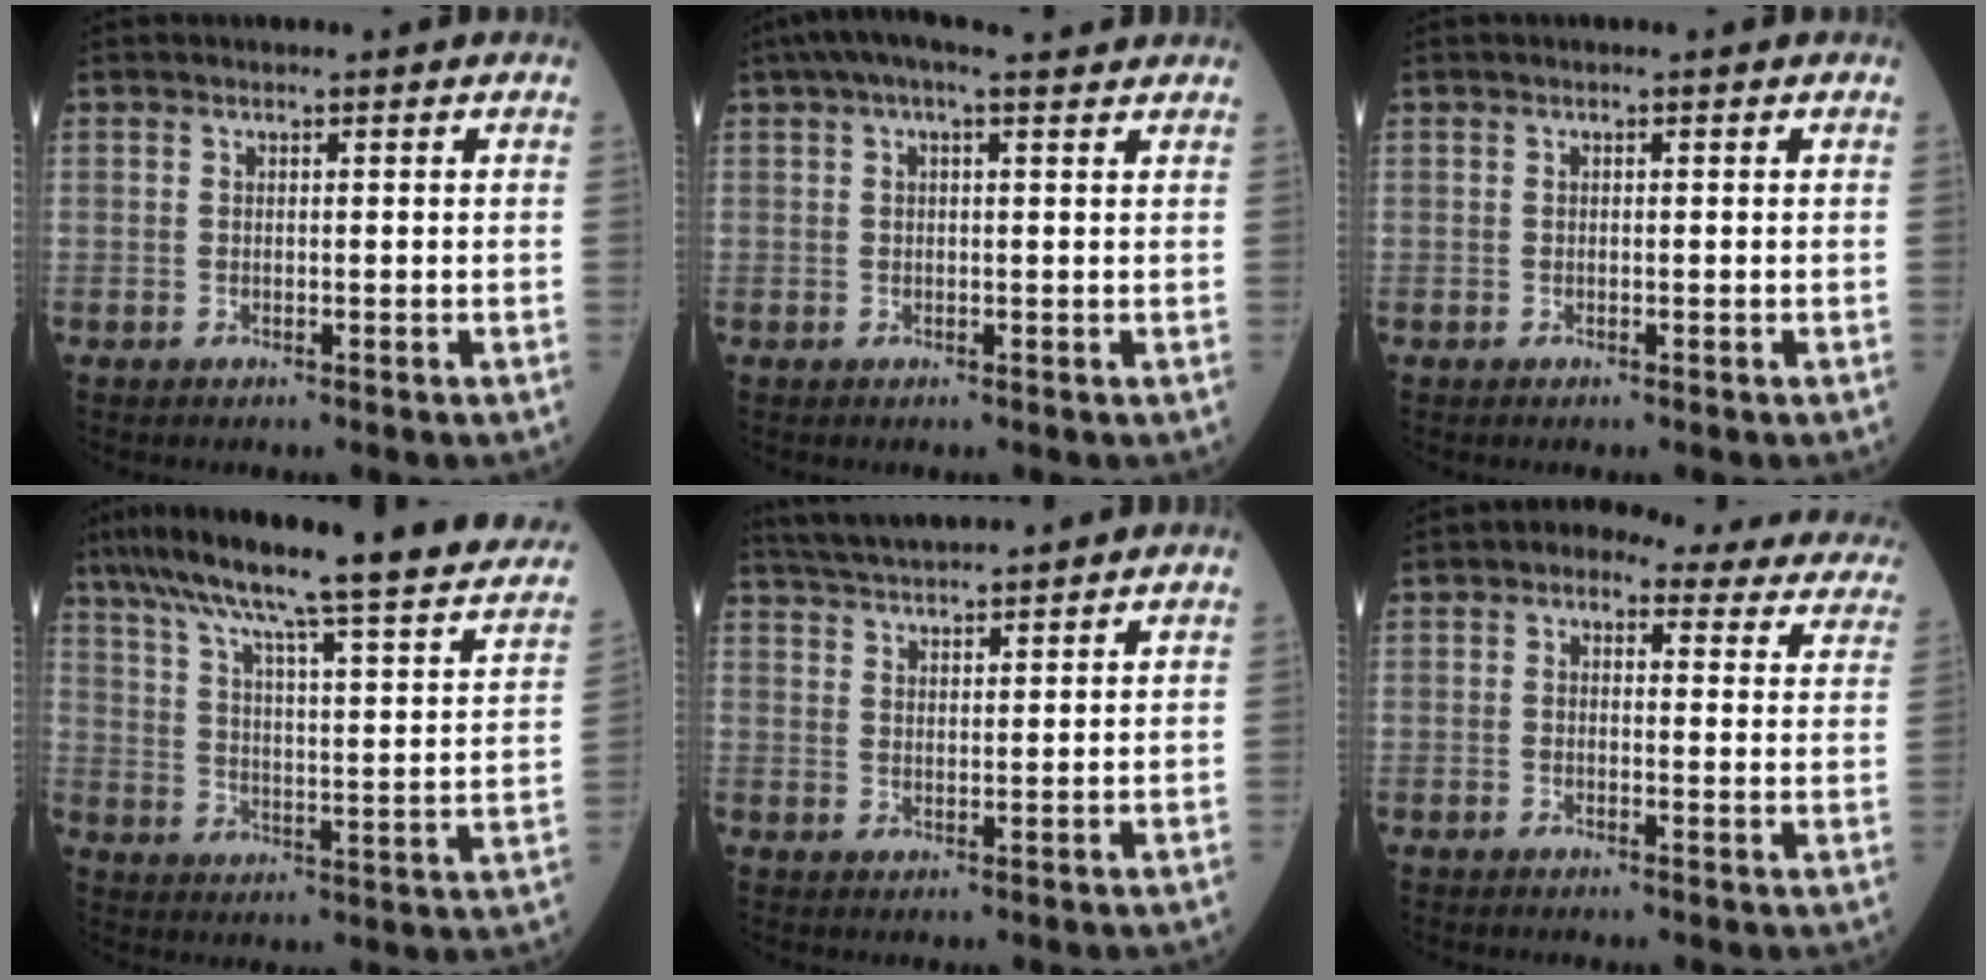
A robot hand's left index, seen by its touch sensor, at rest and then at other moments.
{"total": 7.4, "force": [5.7, 1.4, 4.6], "torque": [-0.082, 0.050, 0.081]}
{"total": 0.0}
{"total": 28.8, "force": [23.1, 2.1, 17.0], "torque": [-0.264, -0.012, 0.307]}
{"total": 9.4, "force": [8.8, 0.1, 3.1], "torque": [-0.065, 0.031, 0.146]}
{"total": 16.0, "force": [13.8, 6.3, 5.1], "torque": [-0.033, 0.015, 0.132]}